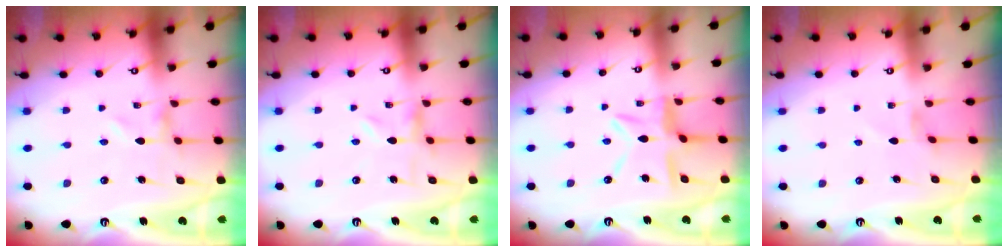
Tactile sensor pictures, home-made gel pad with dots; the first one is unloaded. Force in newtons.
{"total": 2.3, "press": 2.3, "slide": 0.4}
{"total": 11.1, "press": 11.0, "slide": 1.1}
{"total": 1.8, "press": 1.7, "slide": 0.3}